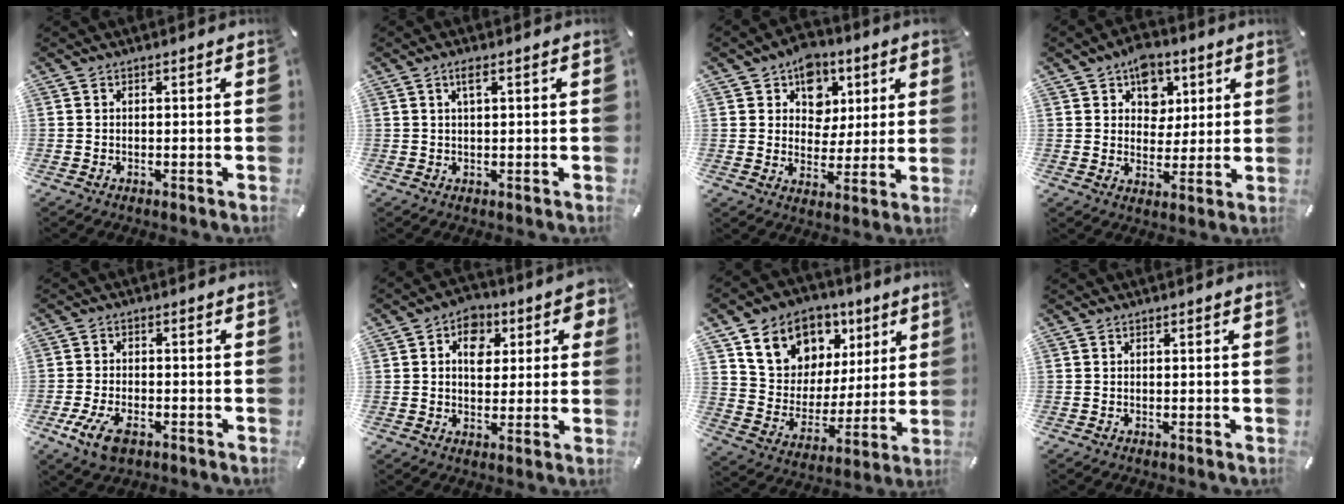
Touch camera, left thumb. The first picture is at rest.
{"total": 2.4, "force": [1.0, 0.6, 2.1], "torque": [-0.044, 0.005, 0.015]}
{"total": 10.1, "force": [3.7, 8.8, 3.2], "torque": [-0.050, -0.021, 0.070]}
{"total": 8.7, "force": [4.4, 7.0, 2.7], "torque": [-0.026, -0.021, 0.076]}
{"total": 7.2, "force": [-3.5, 4.0, 4.8], "torque": [-0.119, 0.002, -0.068]}
{"total": 9.0, "force": [2.6, 6.7, 5.3], "torque": [-0.054, -0.013, 0.037]}
{"total": 13.6, "force": [7.4, 11.0, 3.1], "torque": [-0.062, -0.048, 0.142]}
{"total": 0.0}